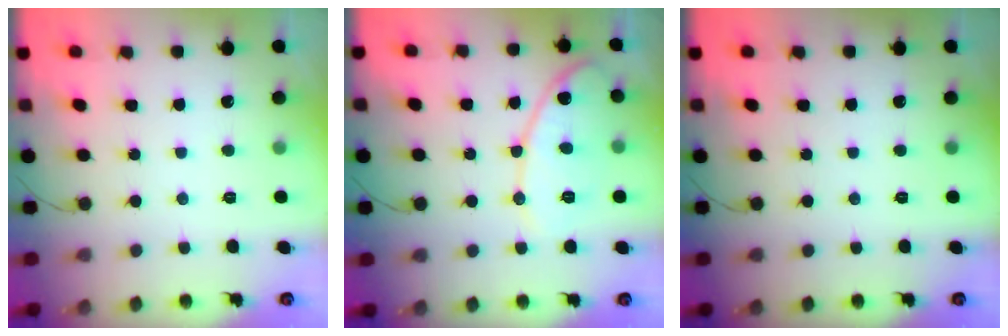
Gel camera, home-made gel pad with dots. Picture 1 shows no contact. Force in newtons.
{"total": 11.5, "press": 11.5, "slide": 0.6}
{"total": 0.0}